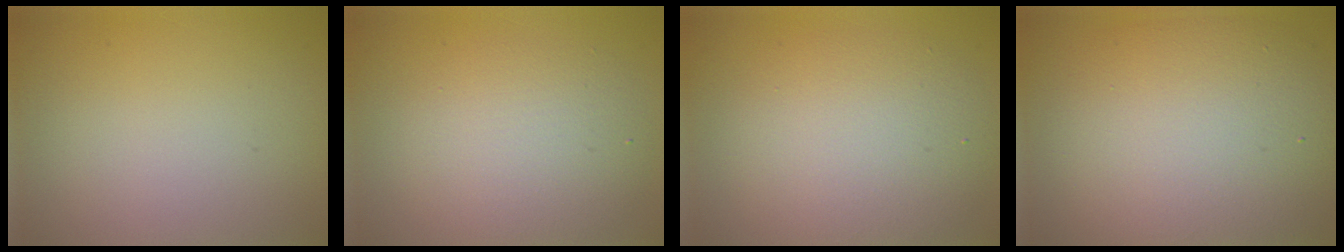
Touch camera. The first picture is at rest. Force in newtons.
{"total": 5.1, "press": 5.1, "slide": 0.2}
{"total": 6.6, "press": 6.6, "slide": 0.4}
{"total": 11.1, "press": 11.0, "slide": 1.2}